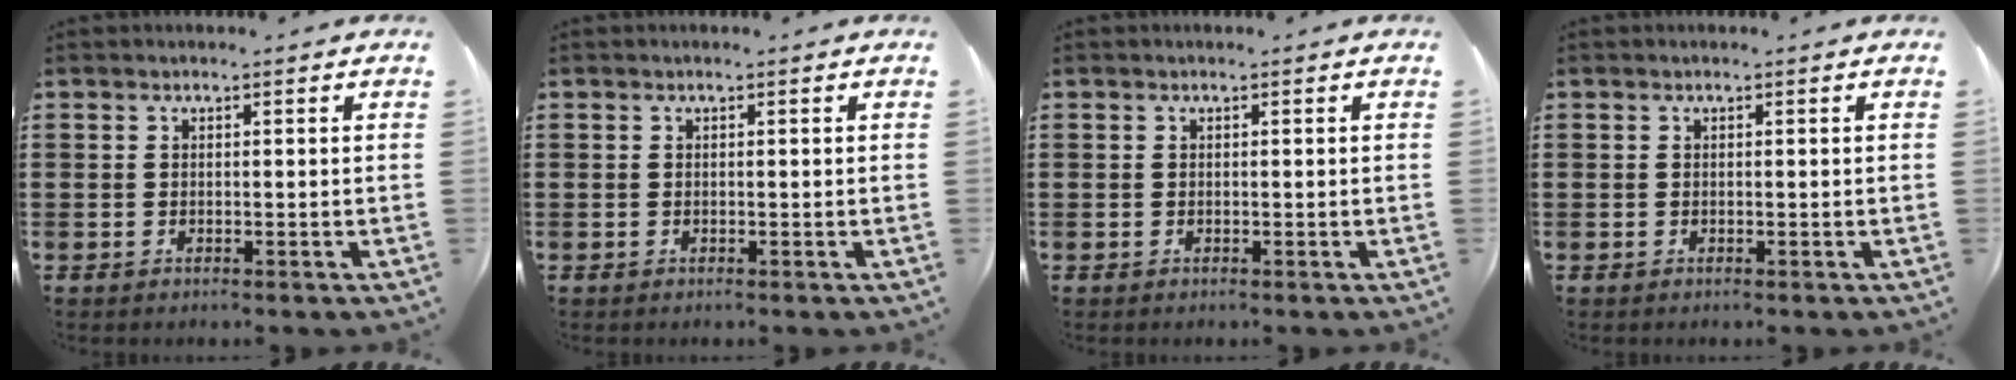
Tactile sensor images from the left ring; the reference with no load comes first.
{"total": 0.0}
{"total": 0.0}
{"total": 0.0}